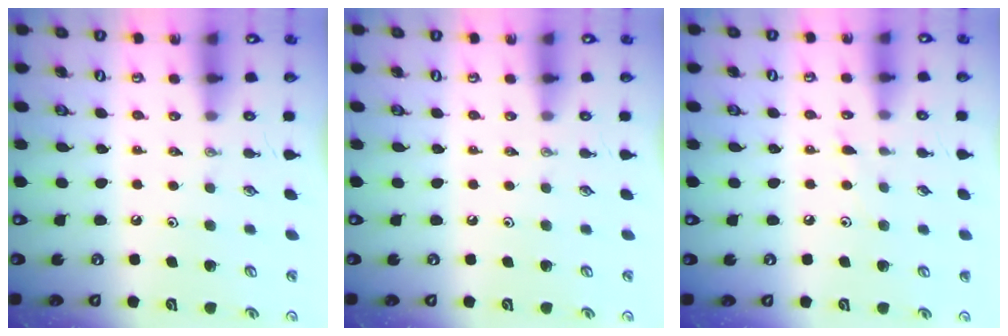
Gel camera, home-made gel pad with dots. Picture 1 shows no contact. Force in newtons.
{"total": 0.0}
{"total": 3.0, "press": 3.0, "slide": 0.4}